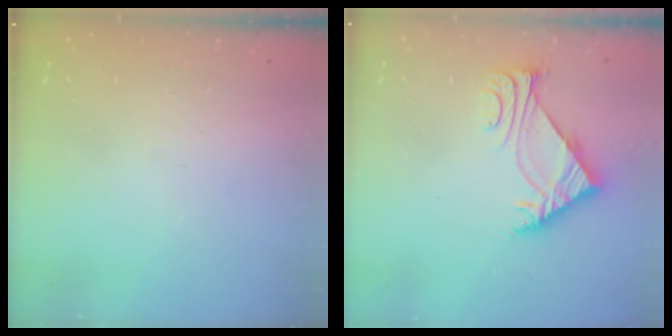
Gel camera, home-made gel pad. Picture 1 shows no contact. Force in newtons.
{"total": 6.4, "press": 6.3, "slide": 1.0}